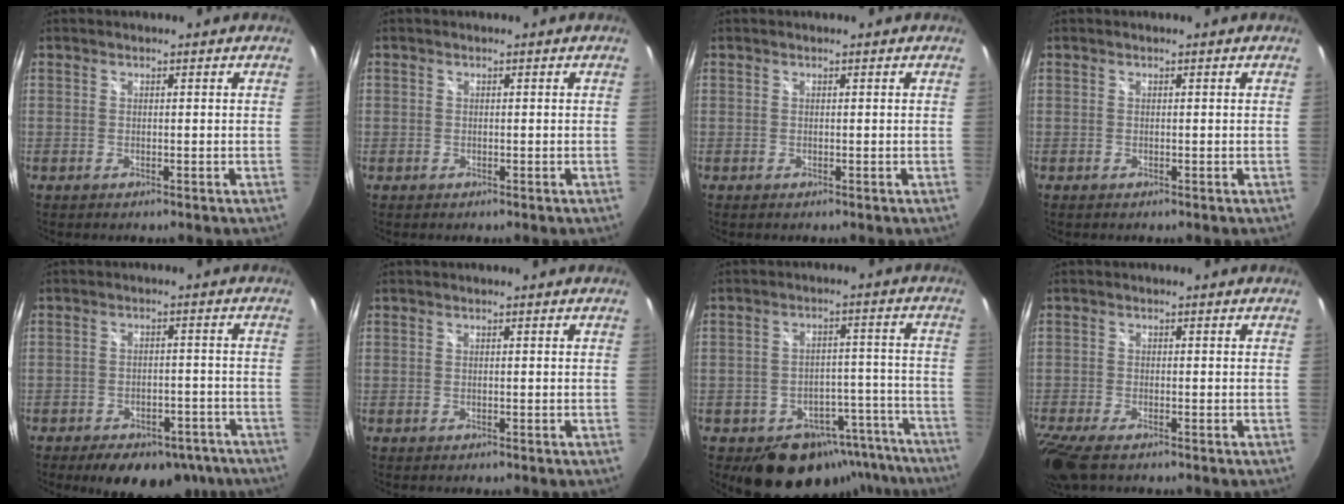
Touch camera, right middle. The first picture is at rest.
{"total": 0.8, "force": [-0.3, 0.7, -0.1], "torque": [-0.002, 0.003, -0.005]}
{"total": 0.0}
{"total": 0.0}
{"total": 14.2, "force": [-10.5, 7.1, 6.5], "torque": [-0.126, 0.008, -0.122]}
{"total": 0.0}
{"total": 15.2, "force": [-11.4, 9.0, 4.2], "torque": [-0.068, 0.050, -0.118]}
{"total": 7.5, "force": [-5.3, 2.2, 4.8], "torque": [-0.117, -0.038, -0.103]}